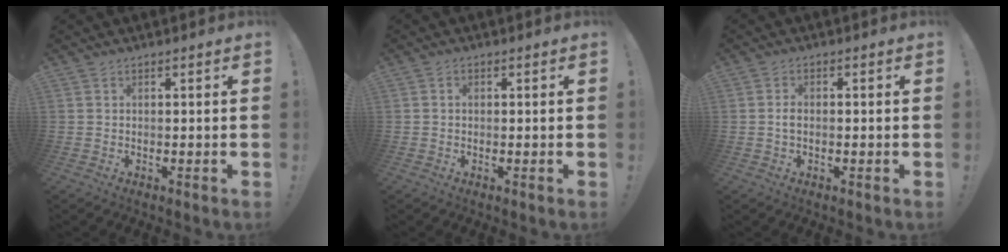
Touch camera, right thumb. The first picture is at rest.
{"total": 0.9, "force": [-0.1, 0.8, 0.4], "torque": [-0.015, 0.006, -0.001]}
{"total": 1.9, "force": [-0.5, 1.1, 1.5], "torque": [-0.022, 0.003, -0.010]}